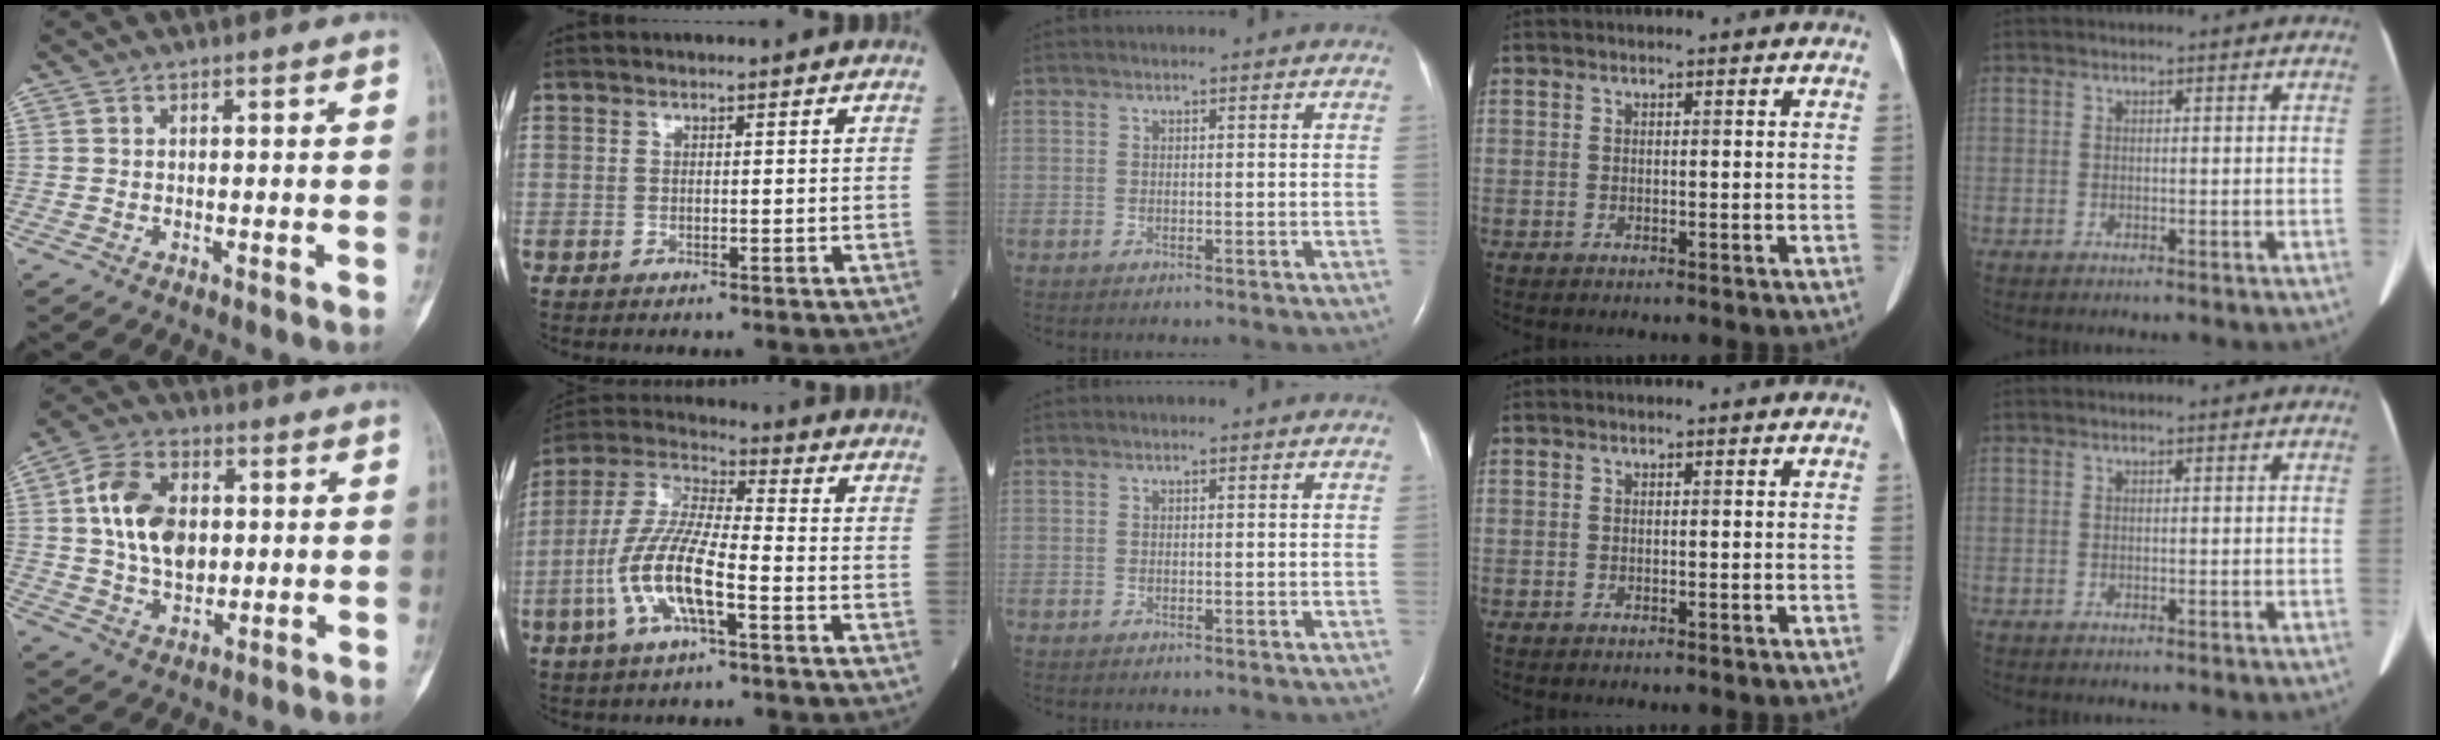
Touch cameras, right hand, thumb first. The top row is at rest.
{"thumb": {"total": 12.9, "force": [1.8, 8.6, 9.5], "torque": [-0.154, 0.003, 0.032]}, "index": {"total": 12.3, "force": [-3.9, 2.8, 11.4], "torque": [-0.247, 0.003, -0.076]}}